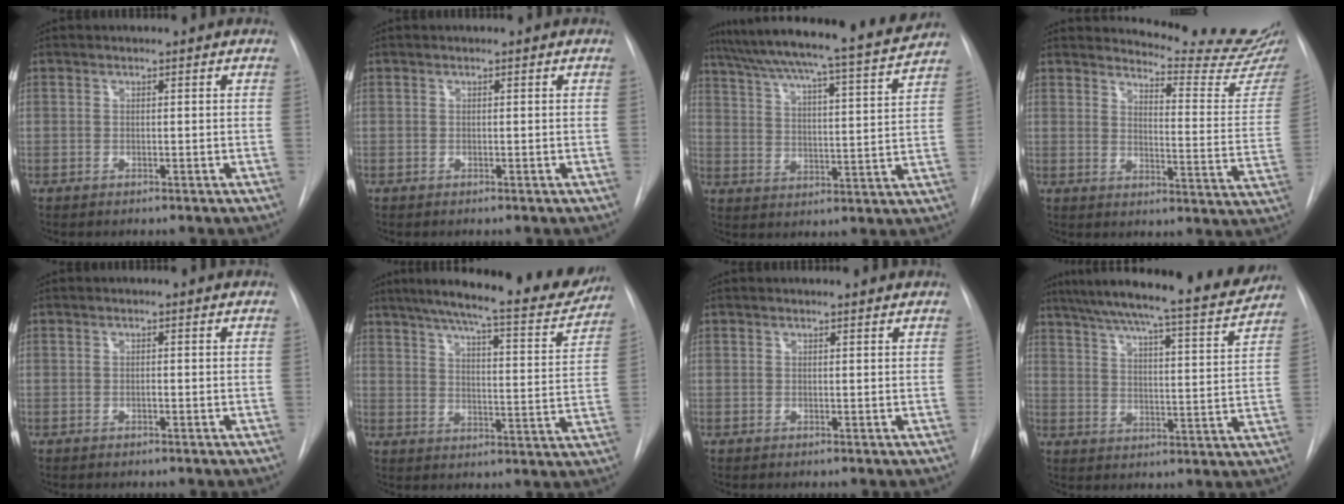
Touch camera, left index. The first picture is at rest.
{"total": 0.0}
{"total": 21.0, "force": [19.0, -0.5, 8.9], "torque": [-0.150, -0.028, 0.268]}
{"total": 16.2, "force": [16.0, -1.1, 2.6], "torque": [-0.034, -0.141, 0.176]}
{"total": 0.0}
{"total": 22.6, "force": [19.6, 2.8, 10.9], "torque": [-0.166, -0.034, 0.249]}
{"total": 2.6, "force": [2.6, 0.1, 0.5], "torque": [-0.009, 0.008, 0.025]}
{"total": 21.4, "force": [19.5, 0.9, 8.9], "torque": [-0.143, -0.035, 0.259]}